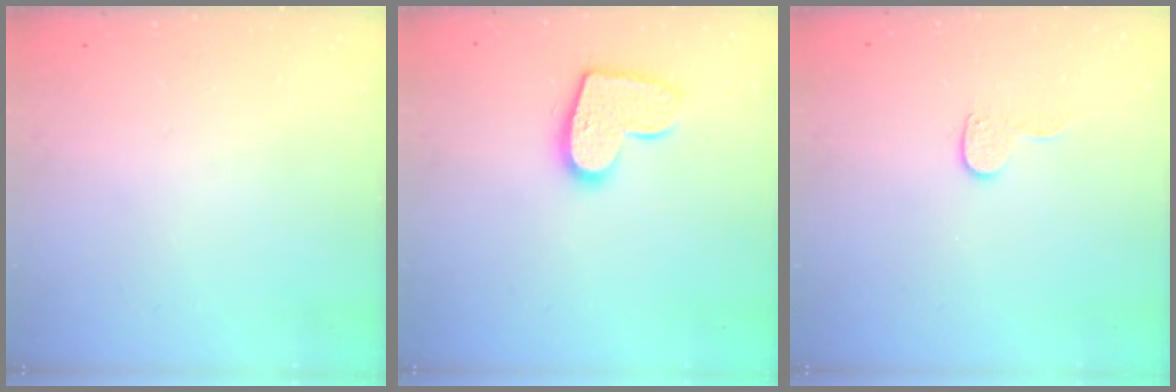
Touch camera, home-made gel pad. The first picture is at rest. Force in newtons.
{"total": 13.5, "press": 13.5, "slide": 0.8}
{"total": 5.5, "press": 5.5, "slide": 0.5}